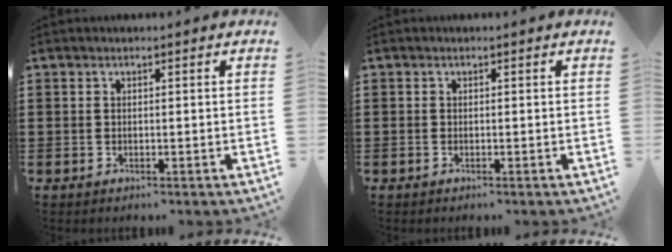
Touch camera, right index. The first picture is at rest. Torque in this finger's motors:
{"motor_torque": [0.05, 0.03, -0.02, 0.00]}